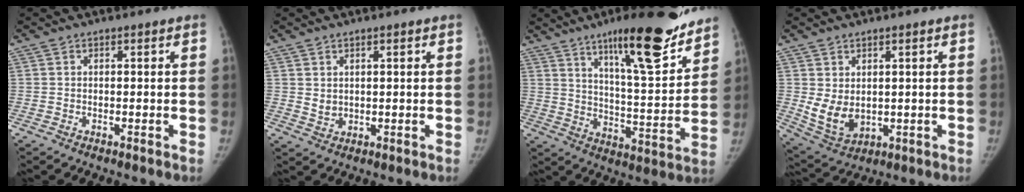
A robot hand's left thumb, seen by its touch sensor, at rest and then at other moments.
{"total": 2.4, "force": [1.1, 1.6, 1.5], "torque": [-0.020, -0.012, 0.026]}
{"total": 20.9, "force": [14.5, 4.1, 14.5], "torque": [-0.184, -0.082, 0.227]}
{"total": 7.2, "force": [0.8, 5.0, 5.2], "torque": [-0.081, -0.018, 0.036]}